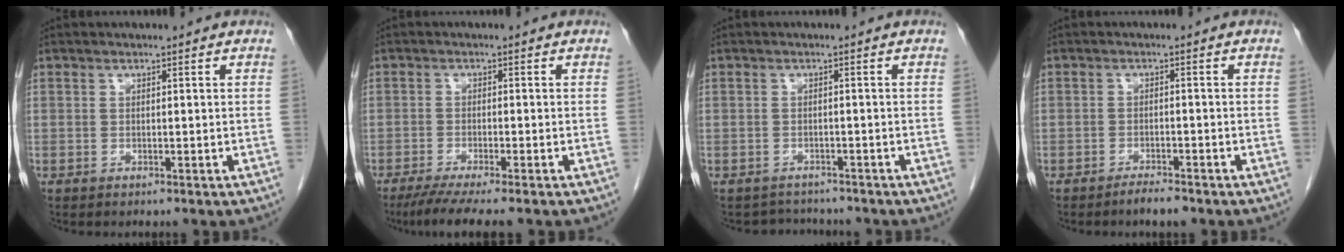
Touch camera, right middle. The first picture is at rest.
{"total": 7.0, "force": [-5.6, 0.0, 4.2], "torque": [-0.062, -0.017, -0.090]}
{"total": 3.2, "force": [-3.0, 1.1, -0.4], "torque": [0.006, 0.001, -0.041]}
{"total": 2.5, "force": [-2.1, 0.4, 1.3], "torque": [-0.025, -0.002, -0.033]}